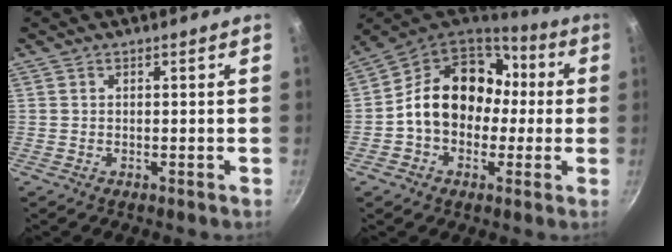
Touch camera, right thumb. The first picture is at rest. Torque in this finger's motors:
{"motor_torque": [2.29, 2.53, 1.65, -0.82, 0.14]}